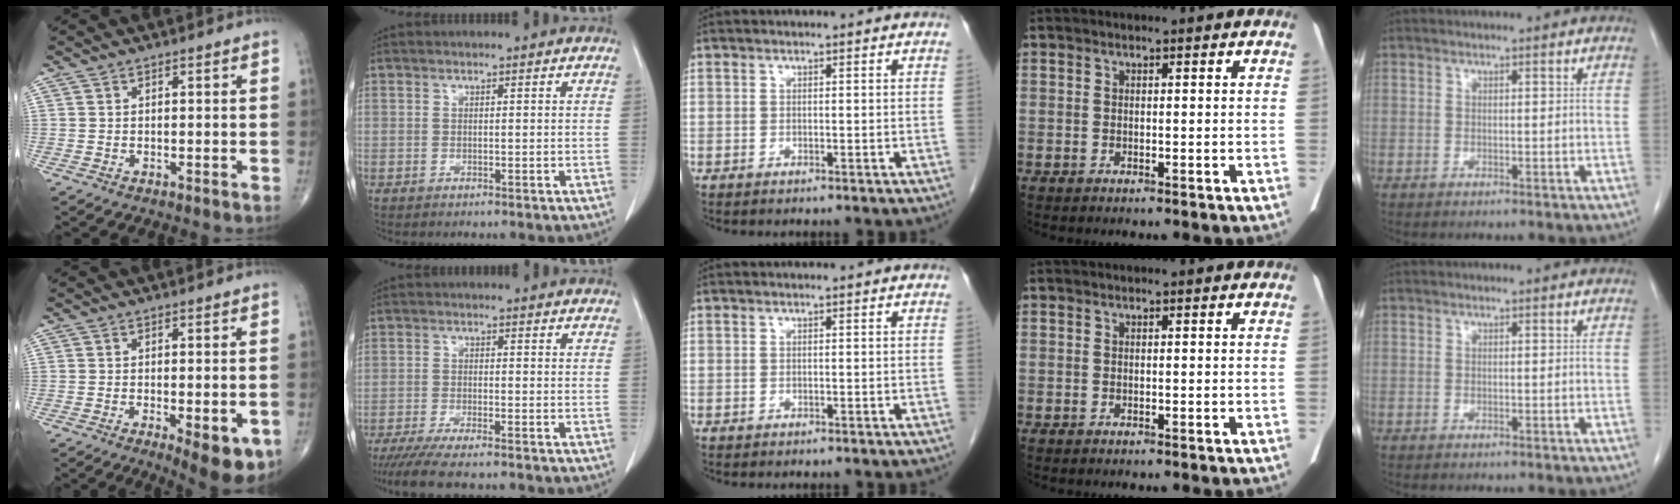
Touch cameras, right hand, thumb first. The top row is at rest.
{"thumb": {"total": 8.9, "force": [-3.2, 3.0, 7.8], "torque": [-0.093, -0.013, -0.039]}, "index": {"total": 8.8, "force": [-7.4, 0.8, 4.6], "torque": [-0.060, -0.017, -0.115]}}